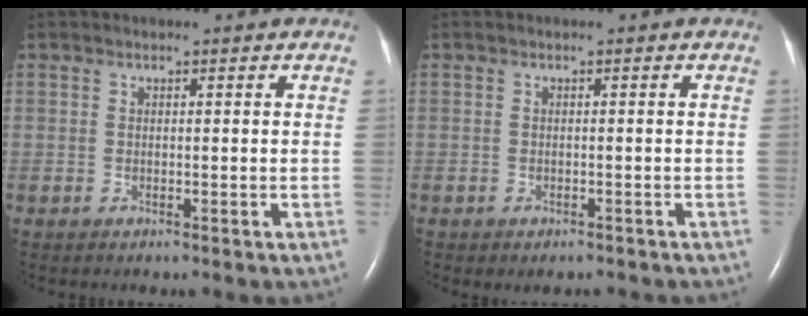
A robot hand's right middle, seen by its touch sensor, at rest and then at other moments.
{"total": 1.7, "force": [-1.4, 0.8, 0.5], "torque": [-0.006, -0.001, -0.015]}